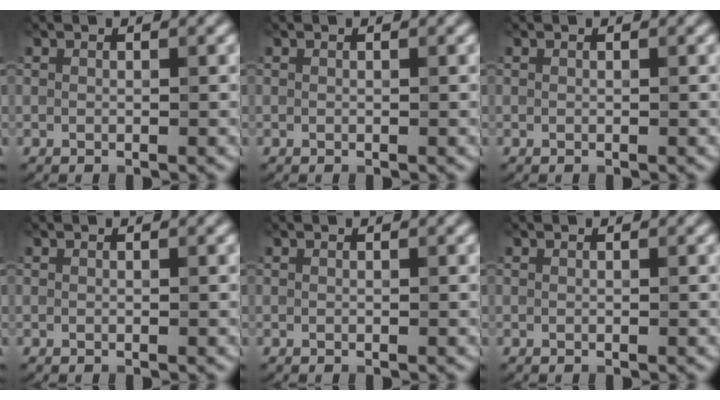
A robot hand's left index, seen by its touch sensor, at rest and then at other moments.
{"total": 0.0}
{"total": 0.0}
{"total": 0.0}
{"total": 0.0}
{"total": 0.0}